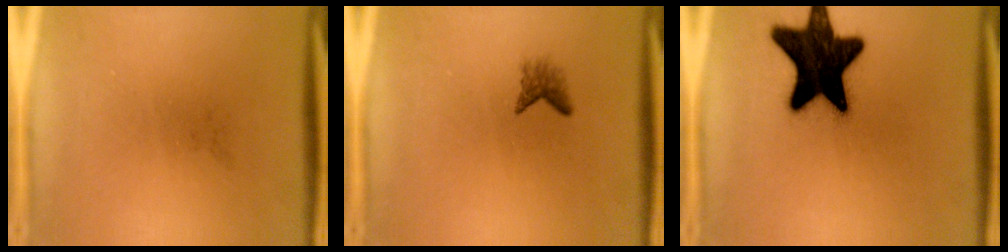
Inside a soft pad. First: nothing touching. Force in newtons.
{"total": 1.6}
{"total": 18.8}